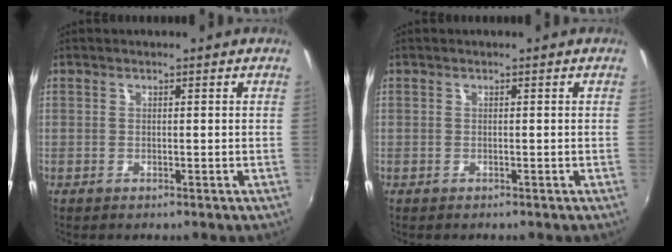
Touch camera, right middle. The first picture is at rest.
{"total": 0.0}